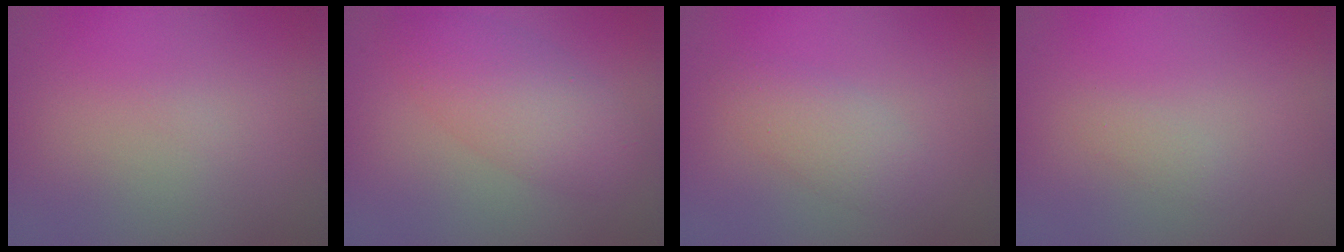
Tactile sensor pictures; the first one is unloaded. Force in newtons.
{"total": 4.2, "press": 4.2, "slide": 0.1}
{"total": 2.2, "press": 2.2, "slide": 0.1}
{"total": 0.7, "press": 0.7, "slide": 0.0}